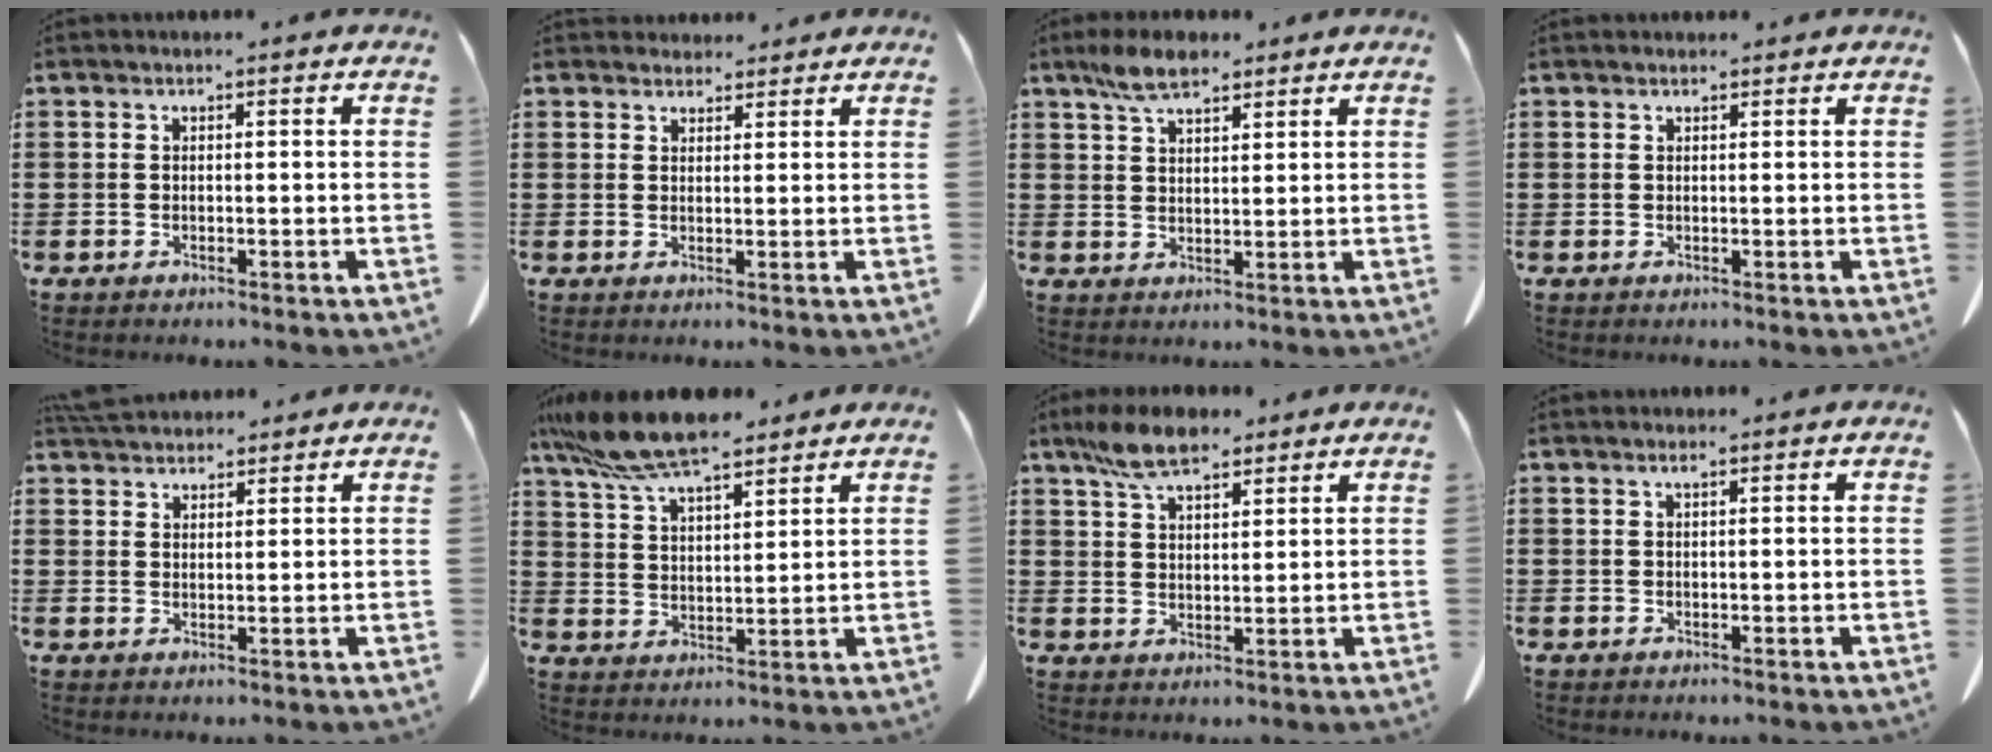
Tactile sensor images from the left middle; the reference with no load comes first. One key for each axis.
{"total": 2.7, "fx": 2.6, "fy": 0.9, "fz": 0.1, "tx": -0.001, "ty": -0.007, "tz": 0.049}
{"total": 5.6, "fx": 4.2, "fy": 2.2, "fz": 3.1, "tx": -0.073, "ty": 0.003, "tz": 0.078}
{"total": 0.8, "fx": 0.7, "fy": 0.2, "fz": 0.1, "tx": -0.004, "ty": -0.002, "tz": 0.016}
{"total": 4.2, "fx": 4.1, "fy": 0.7, "fz": 0.5, "tx": -0.021, "ty": -0.009, "tz": 0.080}
{"total": 9.7, "fx": 8.3, "fy": 1.7, "fz": 4.7, "tx": -0.118, "ty": -0.027, "tz": 0.154}
{"total": 7.5, "fx": 5.7, "fy": 2.7, "fz": 4.0, "tx": -0.094, "ty": -0.004, "tz": 0.109}
{"total": 0.8, "fx": 0.5, "fy": 0.1, "fz": 0.7, "tx": -0.014, "ty": -0.001, "tz": 0.011}